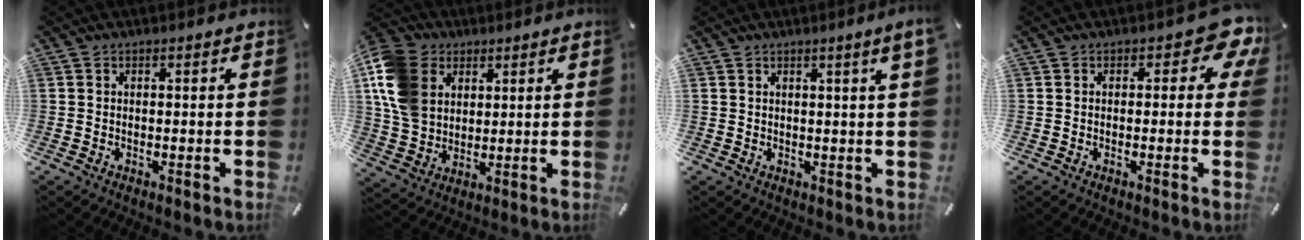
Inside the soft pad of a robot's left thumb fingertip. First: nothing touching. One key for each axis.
{"total": 13.9, "fx": 4.5, "fy": 11.2, "fz": 6.9, "tx": -0.190, "ty": -0.003, "tz": 0.082}
{"total": 2.4, "fx": 1.4, "fy": 0.0, "fz": 1.9, "tx": -0.039, "ty": 0.000, "tz": 0.025}
{"total": 6.1, "fx": 2.1, "fy": 3.4, "fz": 4.6, "tx": -0.051, "ty": -0.008, "tz": 0.032}